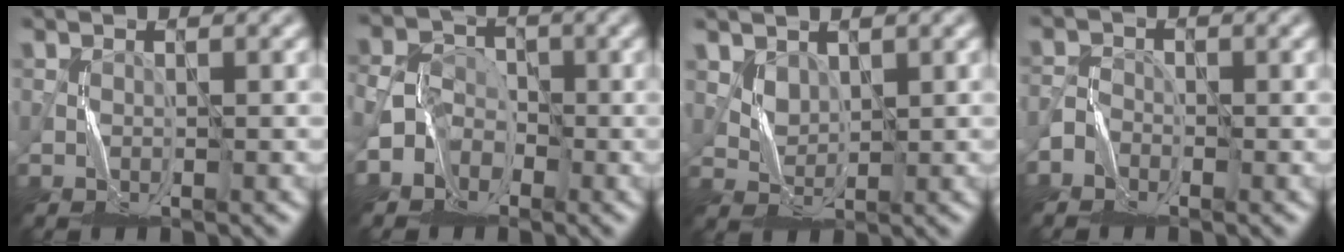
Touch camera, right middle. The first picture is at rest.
{"total": 3.2, "force": [-2.0, 2.4, 0.8], "torque": [0.003, 0.005, -0.050]}
{"total": 1.7, "force": [1.2, 1.2, 0.5], "torque": [-0.015, -0.006, 0.030]}
{"total": 2.0, "force": [-1.7, 1.0, 0.1], "torque": [0.005, 0.007, -0.036]}